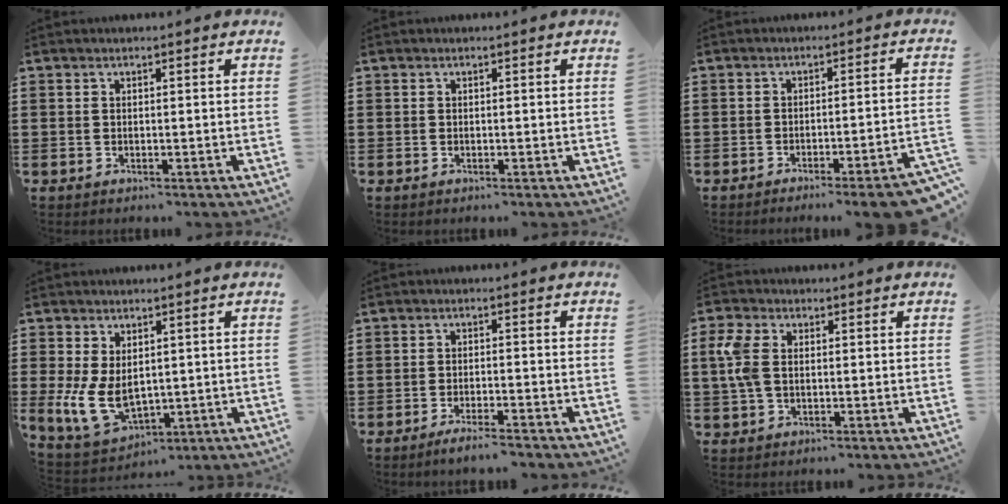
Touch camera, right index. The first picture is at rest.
{"total": 0.0}
{"total": 4.8, "force": [-3.8, -0.5, 3.0], "torque": [-0.046, -0.016, -0.069]}
{"total": 8.4, "force": [-0.1, 5.5, 6.3], "torque": [-0.155, -0.002, 0.002]}
{"total": 2.4, "force": [-2.1, -0.2, 1.0], "torque": [-0.017, 0.001, -0.041]}
{"total": 4.8, "force": [0.8, 3.0, 3.7], "torque": [-0.101, 0.002, 0.007]}